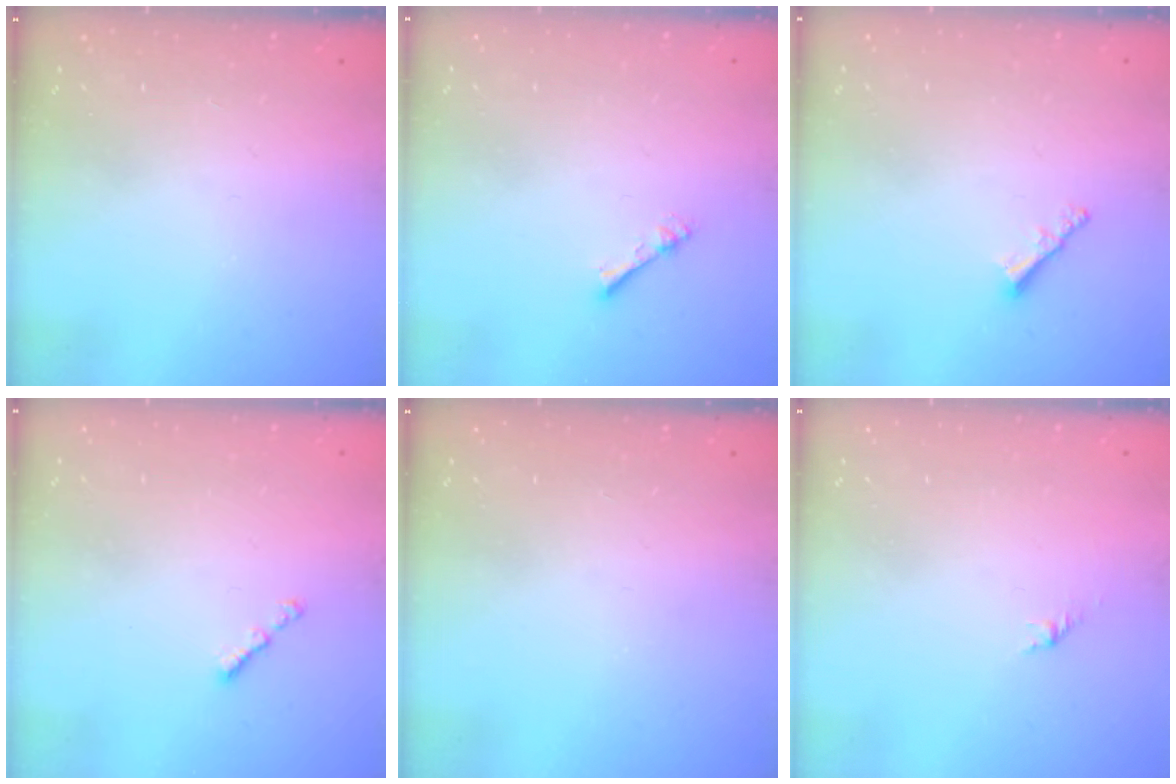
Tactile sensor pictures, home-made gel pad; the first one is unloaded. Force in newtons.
{"total": 1.7, "press": 1.7, "slide": 0.2}
{"total": 1.9, "press": 1.9, "slide": 0.5}
{"total": 1.1, "press": 1.0, "slide": 0.4}
{"total": 0.0}
{"total": 1.7, "press": 1.6, "slide": 0.7}